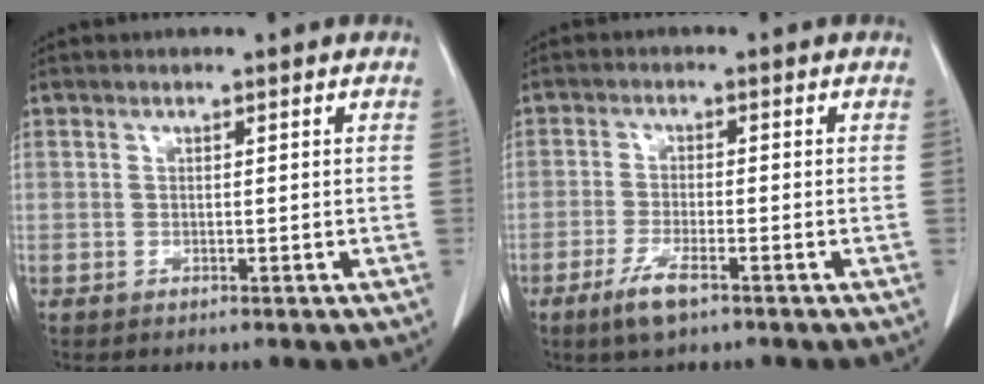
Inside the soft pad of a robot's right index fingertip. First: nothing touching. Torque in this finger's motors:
{"motor_torque": [0.50, -0.40, 0.13, 0.06]}